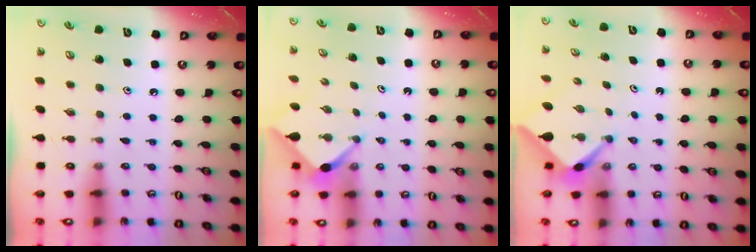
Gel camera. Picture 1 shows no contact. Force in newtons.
{"total": 3.5, "press": 3.5, "slide": 0.3}
{"total": 2.6, "press": 2.6, "slide": 0.3}